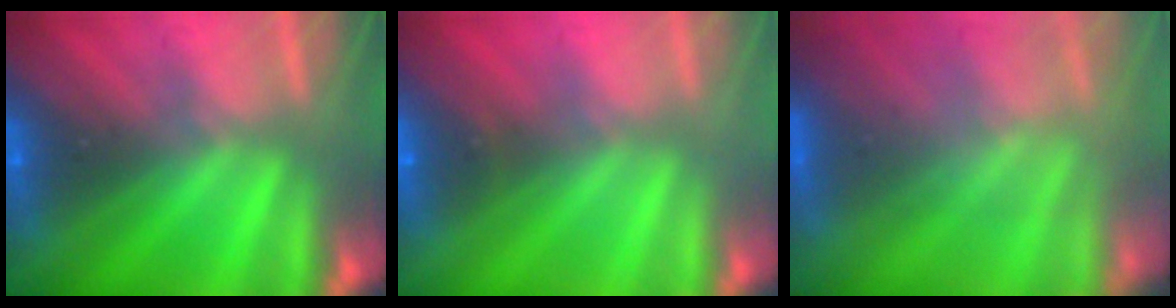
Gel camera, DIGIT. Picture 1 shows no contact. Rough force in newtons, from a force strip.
{"total": 2.4}
{"total": 2.9}